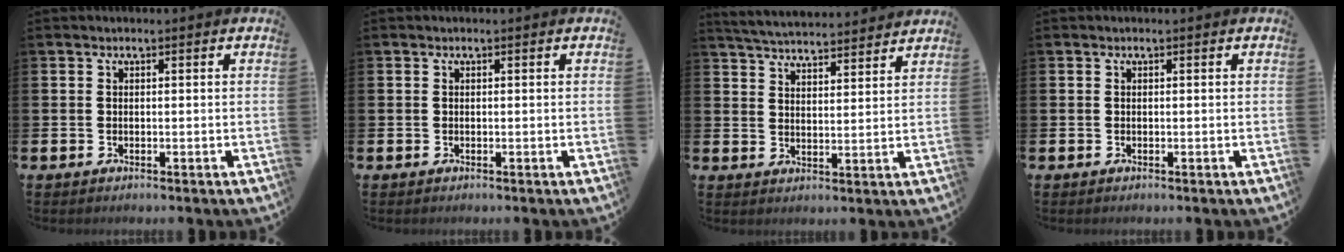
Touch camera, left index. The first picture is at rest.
{"total": 0.0}
{"total": 5.0, "force": [5.0, 0.3, 0.4], "torque": [-0.018, -0.037, 0.086]}
{"total": 0.0}